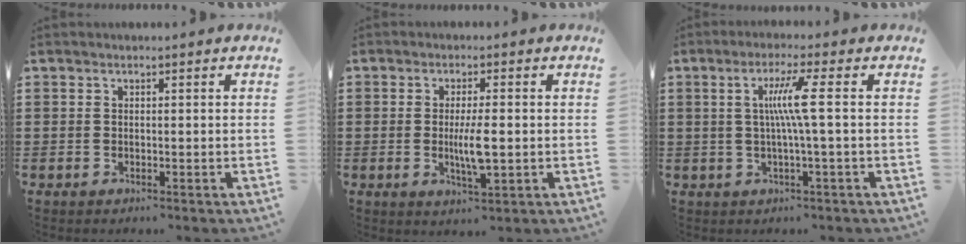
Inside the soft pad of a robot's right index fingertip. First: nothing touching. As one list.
[{"total": 5.0, "force": [-0.4, 1.0, 4.9], "torque": [-0.100, -0.007, -0.013]}, {"total": 6.1, "force": [0.5, -0.6, 6.1], "torque": [-0.116, -0.003, 0.000]}]